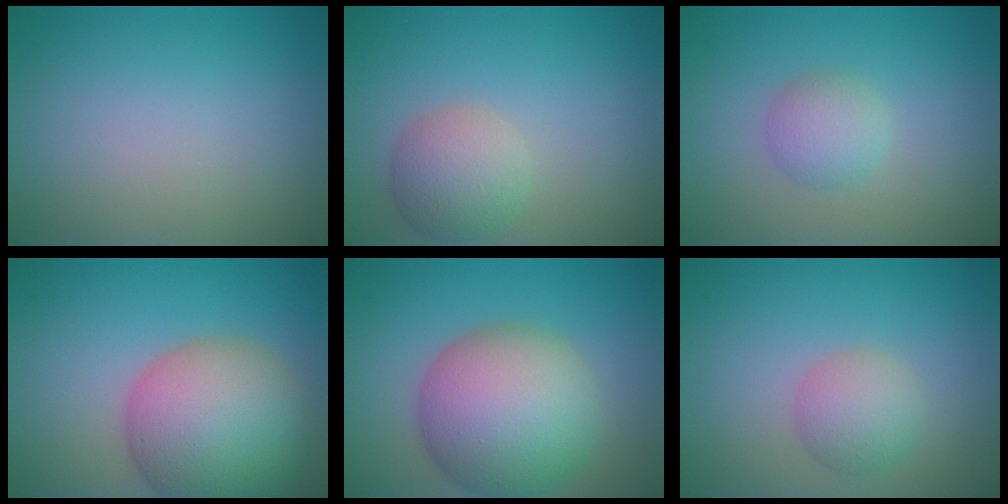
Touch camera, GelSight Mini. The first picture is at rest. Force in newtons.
{"total": 3.8, "press": 3.8, "slide": 0.2}
{"total": 2.4, "press": 2.4, "slide": 0.1}
{"total": 11.4, "press": 11.3, "slide": 0.5}
{"total": 10.7, "press": 10.7, "slide": 0.3}
{"total": 2.9, "press": 2.9, "slide": 0.1}